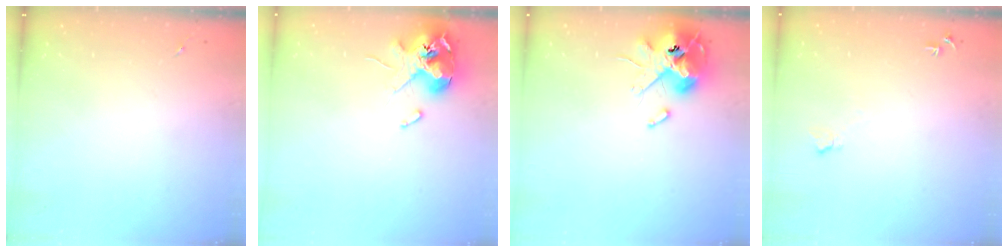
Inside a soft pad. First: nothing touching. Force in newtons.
{"total": 12.4, "press": 12.3, "slide": 1.8}
{"total": 13.1, "press": 12.9, "slide": 2.1}
{"total": 5.8, "press": 5.8, "slide": 0.7}